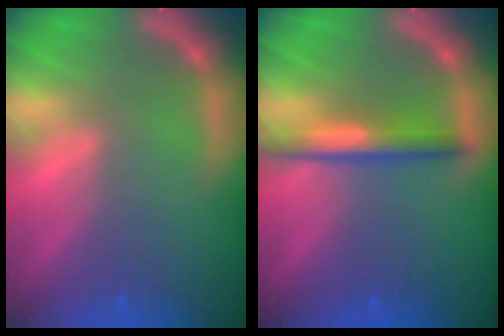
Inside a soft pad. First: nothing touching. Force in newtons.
{"total": 3.5}